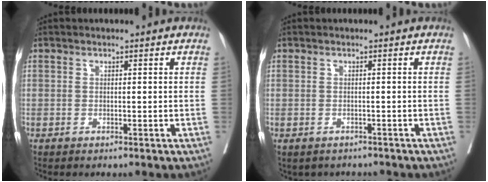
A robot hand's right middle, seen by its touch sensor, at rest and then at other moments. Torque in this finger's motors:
{"motor_torque": [-0.17, -0.06, 0.00, -0.01]}